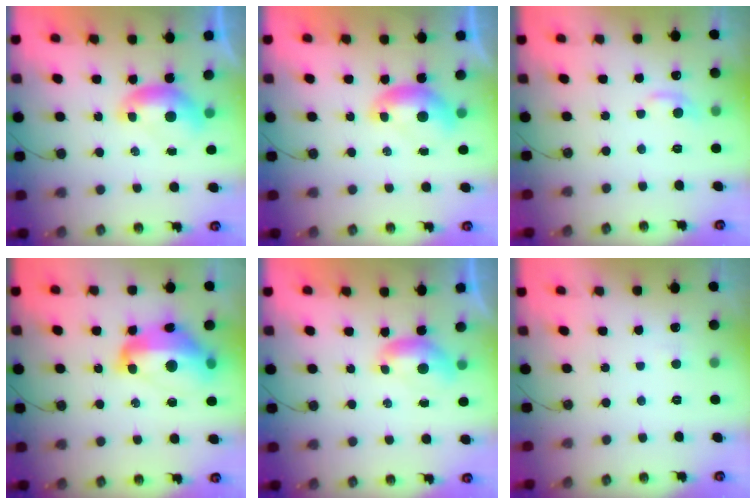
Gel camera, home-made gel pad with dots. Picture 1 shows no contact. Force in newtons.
{"total": 0.0}
{"total": 0.8, "press": 0.5, "slide": 0.6}
{"total": 12.3, "press": 12.2, "slide": 1.5}
{"total": 1.3, "press": 1.1, "slide": 0.6}
{"total": 2.6, "press": 2.5, "slide": 0.4}